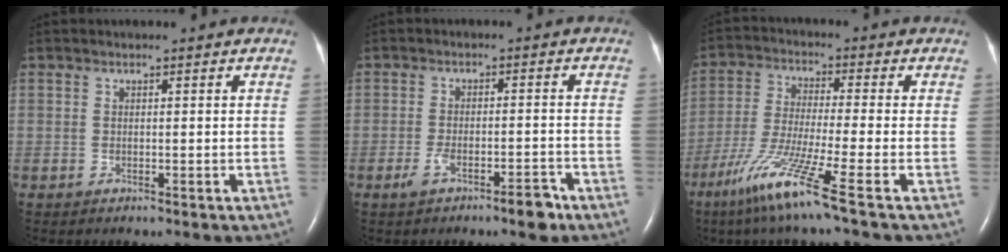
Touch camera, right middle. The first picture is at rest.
{"total": 5.1, "force": [-3.3, 1.1, 3.8], "torque": [-0.068, 0.001, -0.053]}
{"total": 10.9, "force": [-6.5, -1.5, 8.7], "torque": [-0.175, -0.042, -0.128]}